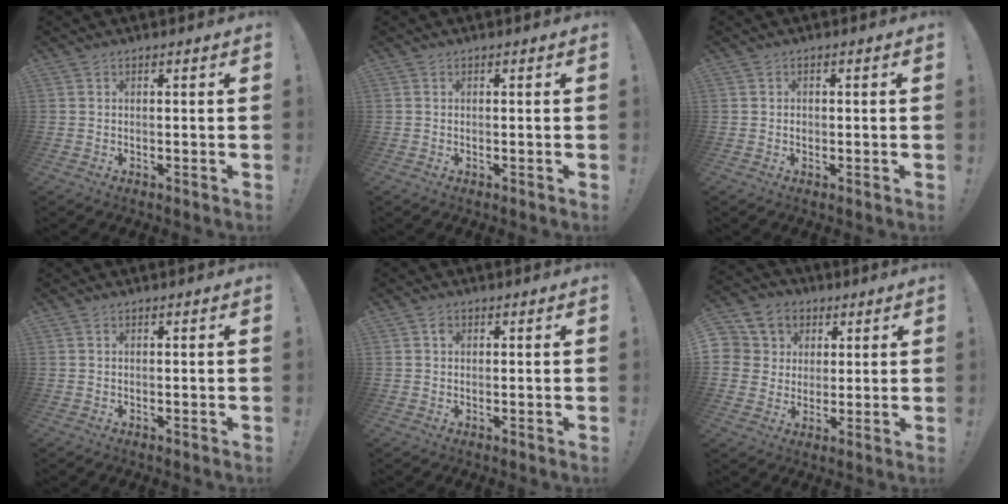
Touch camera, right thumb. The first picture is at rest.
{"total": 0.5, "force": [0.0, 0.4, -0.3], "torque": [0.007, 0.003, 0.000]}
{"total": 1.0, "force": [-0.3, 0.9, 0.3], "torque": [-0.002, 0.002, -0.006]}
{"total": 0.0}
{"total": 1.2, "force": [0.2, 1.1, 0.4], "torque": [-0.001, 0.001, 0.000]}
{"total": 8.5, "force": [2.0, 8.1, 1.9], "torque": [-0.031, -0.009, 0.047]}